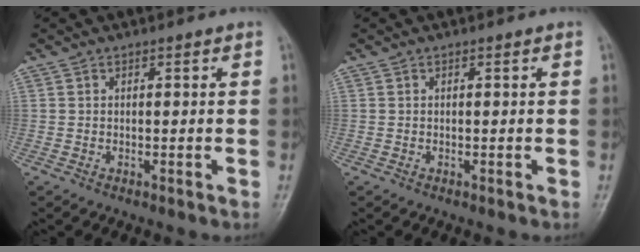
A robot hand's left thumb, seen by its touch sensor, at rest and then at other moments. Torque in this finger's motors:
{"motor_torque": [0.00, 0.00, -0.02, 0.00, 0.00]}